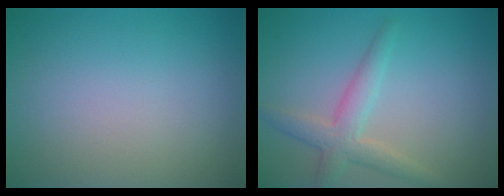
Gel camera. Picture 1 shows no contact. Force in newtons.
{"total": 3.0, "press": 3.0, "slide": 0.1}